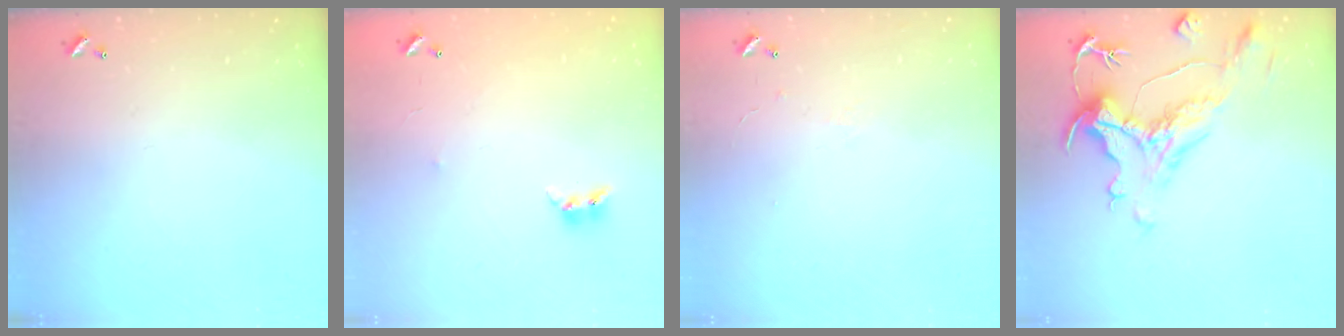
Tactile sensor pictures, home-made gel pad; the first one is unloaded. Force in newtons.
{"total": 6.2, "press": 6.2, "slide": 0.2}
{"total": 0.9, "press": 0.7, "slide": 0.5}
{"total": 1.9, "press": 0.8, "slide": 1.7}